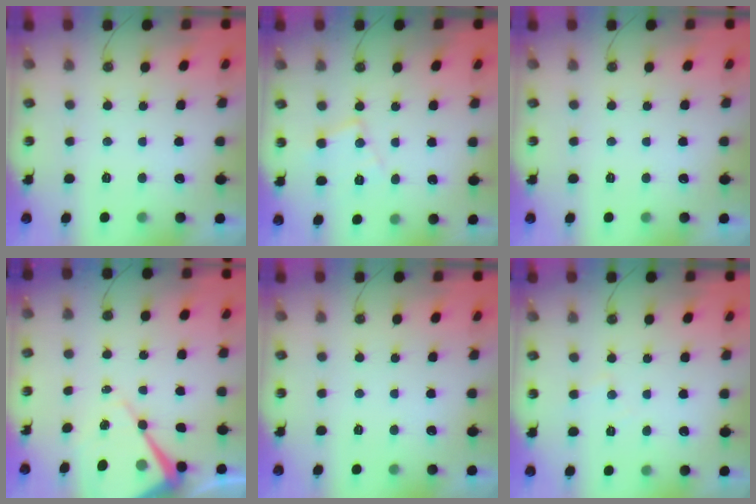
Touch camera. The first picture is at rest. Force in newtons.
{"total": 8.5, "press": 8.5, "slide": 0.6}
{"total": 0.0}
{"total": 11.0, "press": 11.0, "slide": 1.0}
{"total": 0.0}
{"total": 3.5, "press": 3.4, "slide": 0.6}